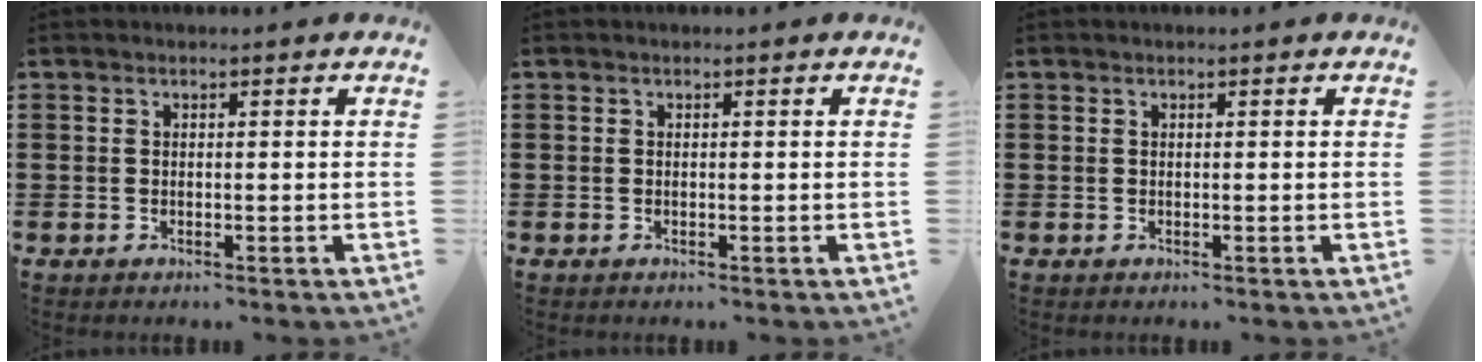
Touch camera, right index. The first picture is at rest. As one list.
[{"total": 0.0}, {"total": 0.0}]